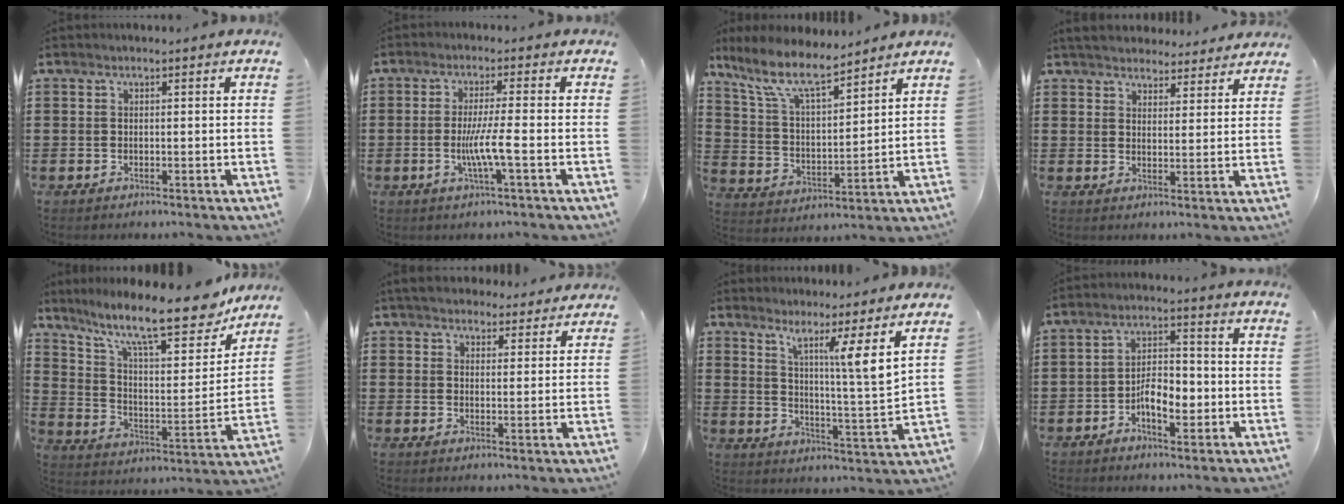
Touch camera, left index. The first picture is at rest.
{"total": 5.4, "force": [-1.5, -0.1, 5.2], "torque": [-0.105, -0.011, -0.034]}
{"total": 9.2, "force": [7.5, 2.0, 4.9], "torque": [-0.124, -0.029, 0.132]}
{"total": 4.2, "force": [4.1, 0.8, 0.2], "torque": [-0.021, -0.014, 0.075]}
{"total": 15.7, "force": [12.6, 2.9, 9.0], "torque": [-0.175, -0.079, 0.210]}
{"total": 4.2, "force": [4.1, 1.0, 0.5], "torque": [-0.024, -0.009, 0.075]}
{"total": 8.2, "force": [5.9, -1.4, 5.5], "torque": [-0.099, -0.046, 0.092]}
{"total": 5.4, "force": [-2.2, 2.7, 4.1], "torque": [-0.066, 0.006, -0.042]}